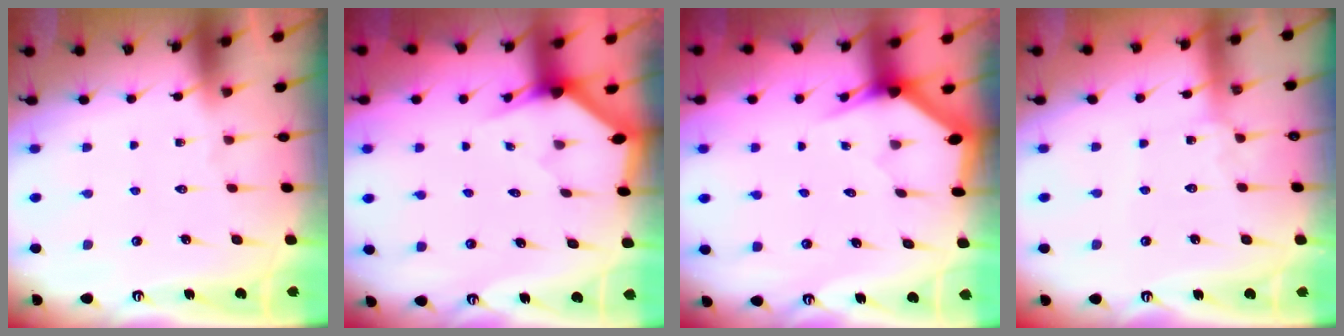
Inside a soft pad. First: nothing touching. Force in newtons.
{"total": 2.4, "press": 2.4, "slide": 0.2}
{"total": 2.9, "press": 2.9, "slide": 0.0}
{"total": 1.8, "press": 1.8, "slide": 0.2}